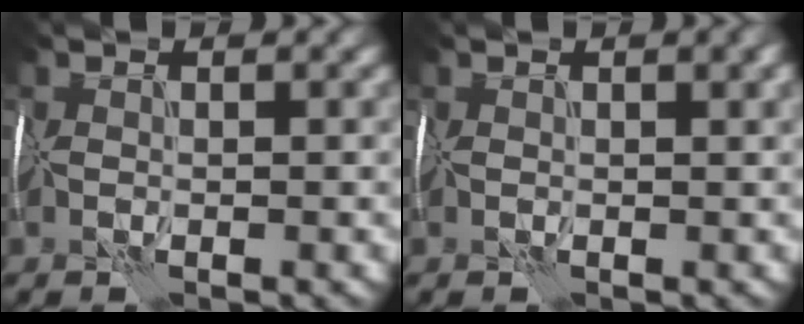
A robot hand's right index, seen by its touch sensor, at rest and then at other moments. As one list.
[{"total": 2.1, "force": [1.1, 0.6, 1.7], "torque": [-0.016, 0.005, 0.016]}]